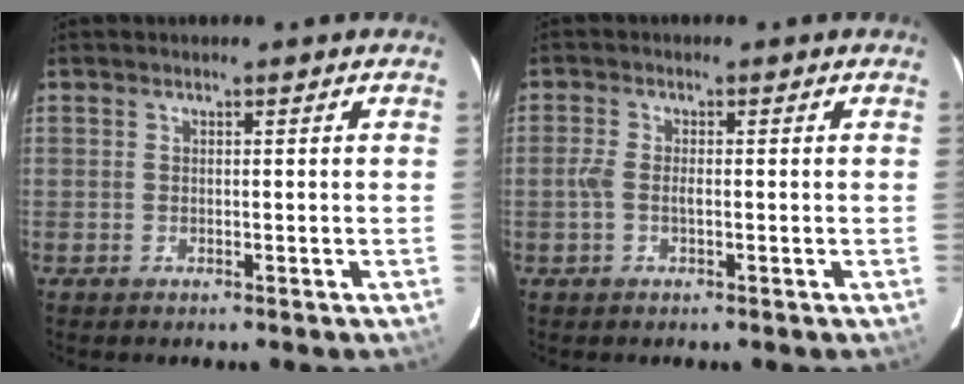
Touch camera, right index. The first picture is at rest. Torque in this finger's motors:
{"motor_torque": [0.30, -0.17, 0.19, 0.06]}